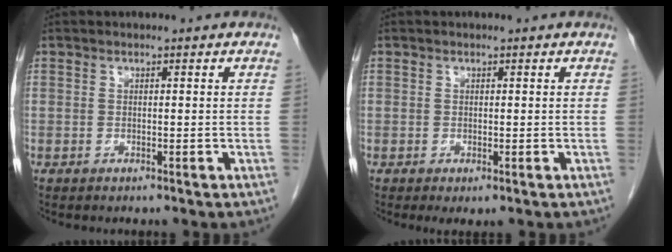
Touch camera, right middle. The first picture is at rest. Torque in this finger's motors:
{"motor_torque": [0.60, -0.20, -0.04, 0.04]}